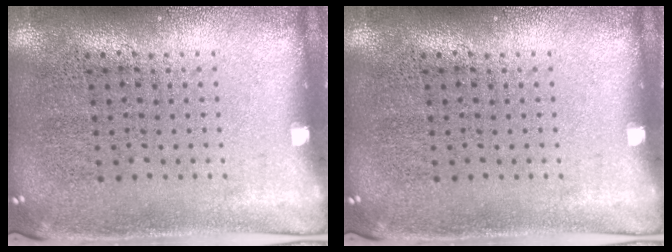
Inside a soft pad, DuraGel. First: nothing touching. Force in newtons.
{"total": 0.0}